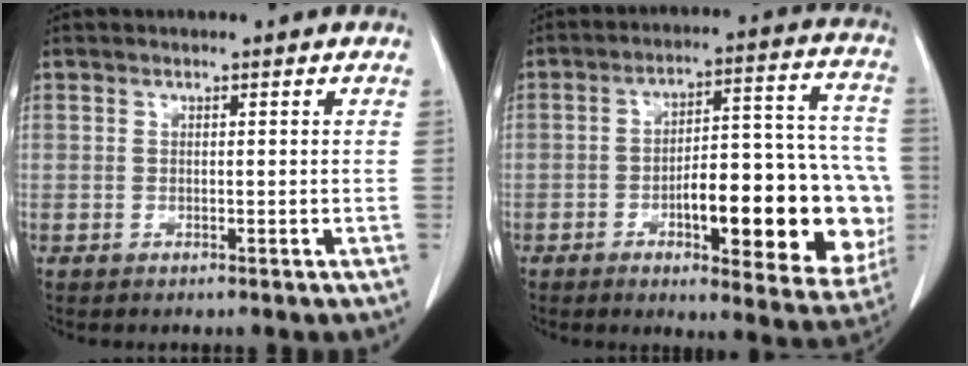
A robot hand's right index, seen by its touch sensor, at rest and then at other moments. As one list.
[{"total": 21.8, "force": [-5.3, 6.5, 20.1], "torque": [-0.193, 0.035, -0.055]}]